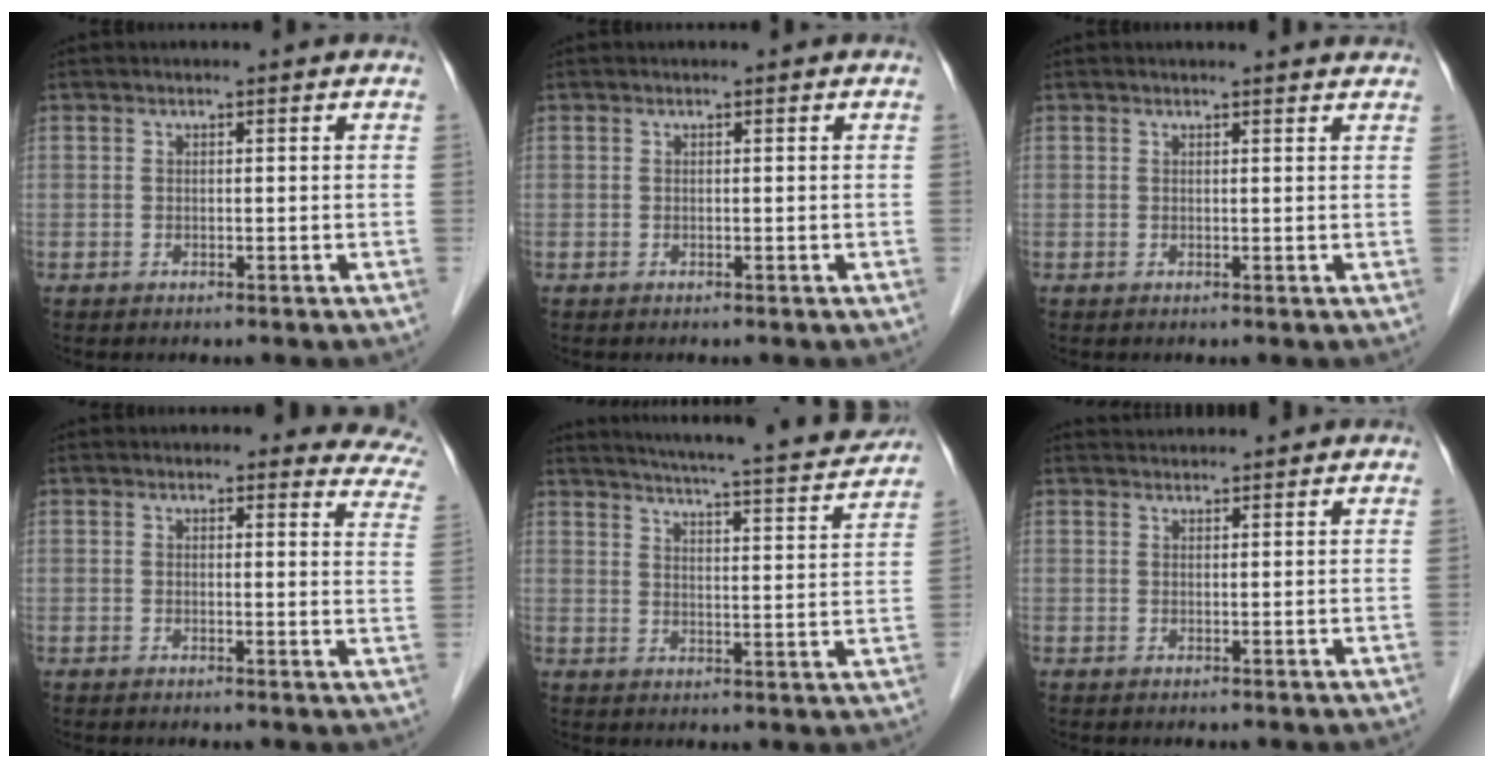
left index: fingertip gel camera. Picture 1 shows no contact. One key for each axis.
{"total": 0.0}
{"total": 3.0, "fx": 2.9, "fy": 0.1, "fz": 0.5, "tx": -0.011, "ty": 0.001, "tz": 0.023}
{"total": 10.1, "fx": 9.7, "fy": 2.5, "fz": 1.5, "tx": 0.031, "ty": -0.046, "tz": 0.061}
{"total": 19.2, "fx": 17.5, "fy": 1.3, "fz": 7.7, "tx": -0.119, "ty": -0.024, "tz": 0.222}
{"total": 3.9, "fx": 3.9, "fy": 0.3, "fz": 0.5, "tx": -0.012, "ty": 0.033, "tz": 0.058}